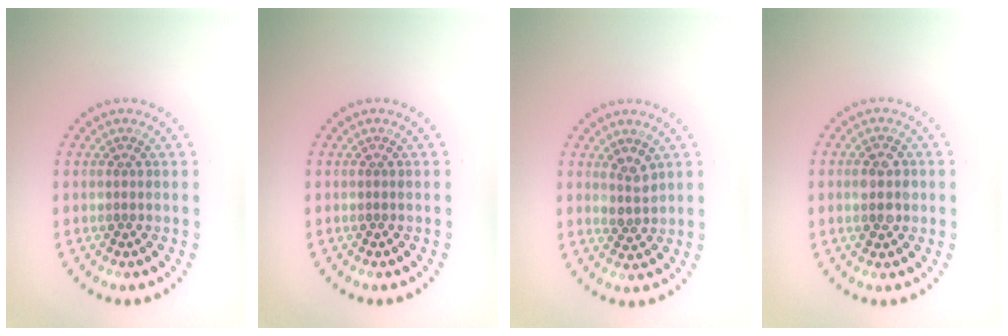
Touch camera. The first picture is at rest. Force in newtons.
{"total": 0.0}
{"total": 1.5, "press": 1.3, "slide": 0.8}
{"total": 2.8, "press": 2.8, "slide": 0.2}